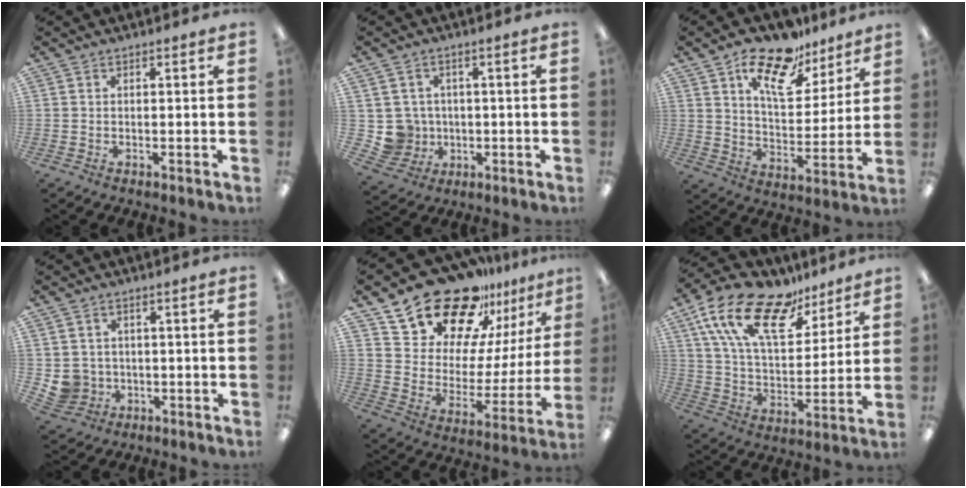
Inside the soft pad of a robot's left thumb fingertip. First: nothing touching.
{"total": 6.2, "force": [0.5, 6.1, 0.4], "torque": [-0.036, -0.001, 0.017]}
{"total": 17.0, "force": [11.7, 7.8, 9.6], "torque": [-0.155, -0.056, 0.203]}
{"total": 4.7, "force": [0.2, 4.7, 0.6], "torque": [-0.030, 0.005, 0.009]}
{"total": 22.3, "force": [18.1, 10.9, 7.3], "torque": [-0.135, -0.124, 0.334]}
{"total": 21.0, "force": [13.6, 9.5, 12.9], "torque": [-0.246, -0.068, 0.241]}